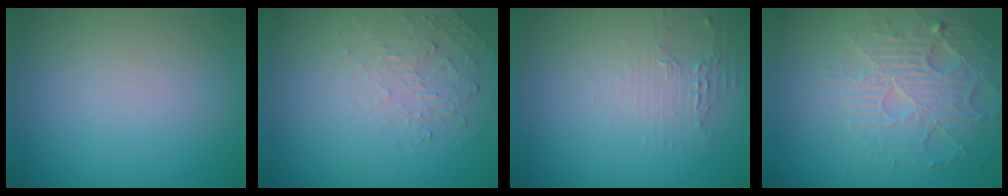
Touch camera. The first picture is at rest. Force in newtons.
{"total": 2.1, "press": 0.7, "slide": 2.0}
{"total": 1.5, "press": 1.5, "slide": 0.4}
{"total": 5.3, "press": 4.4, "slide": 3.0}